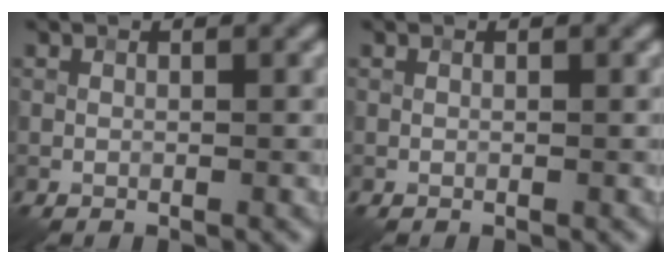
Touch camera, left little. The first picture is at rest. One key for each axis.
{"total": 0.0}